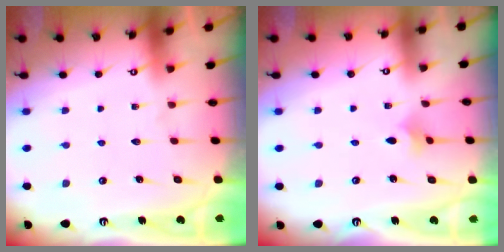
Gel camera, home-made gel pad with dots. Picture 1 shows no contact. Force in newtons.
{"total": 1.8, "press": 1.7, "slide": 0.5}